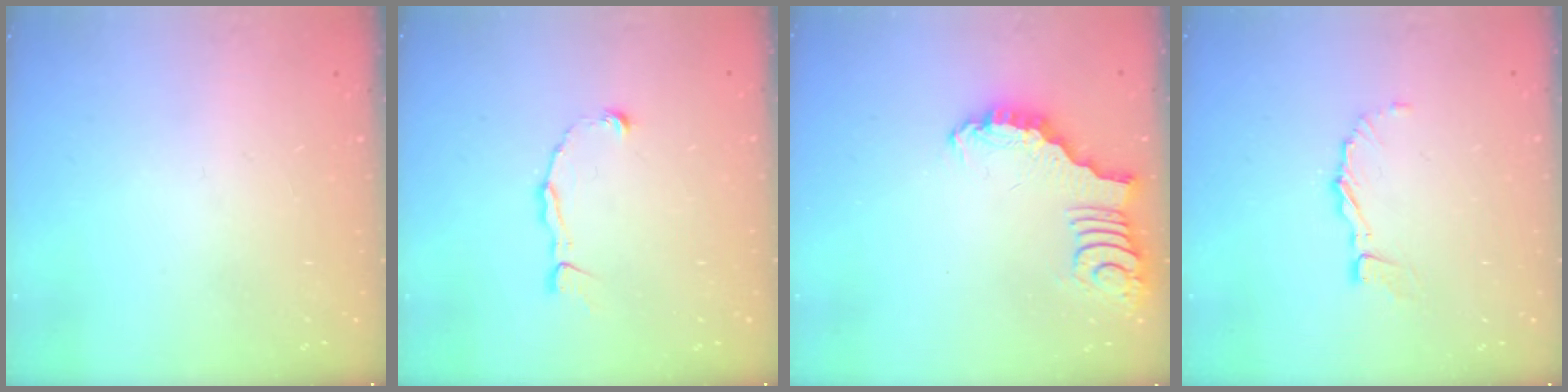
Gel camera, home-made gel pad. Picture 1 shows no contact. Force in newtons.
{"total": 2.5, "press": 2.5, "slide": 0.2}
{"total": 2.2, "press": 2.2, "slide": 0.0}
{"total": 5.2, "press": 5.1, "slide": 0.2}